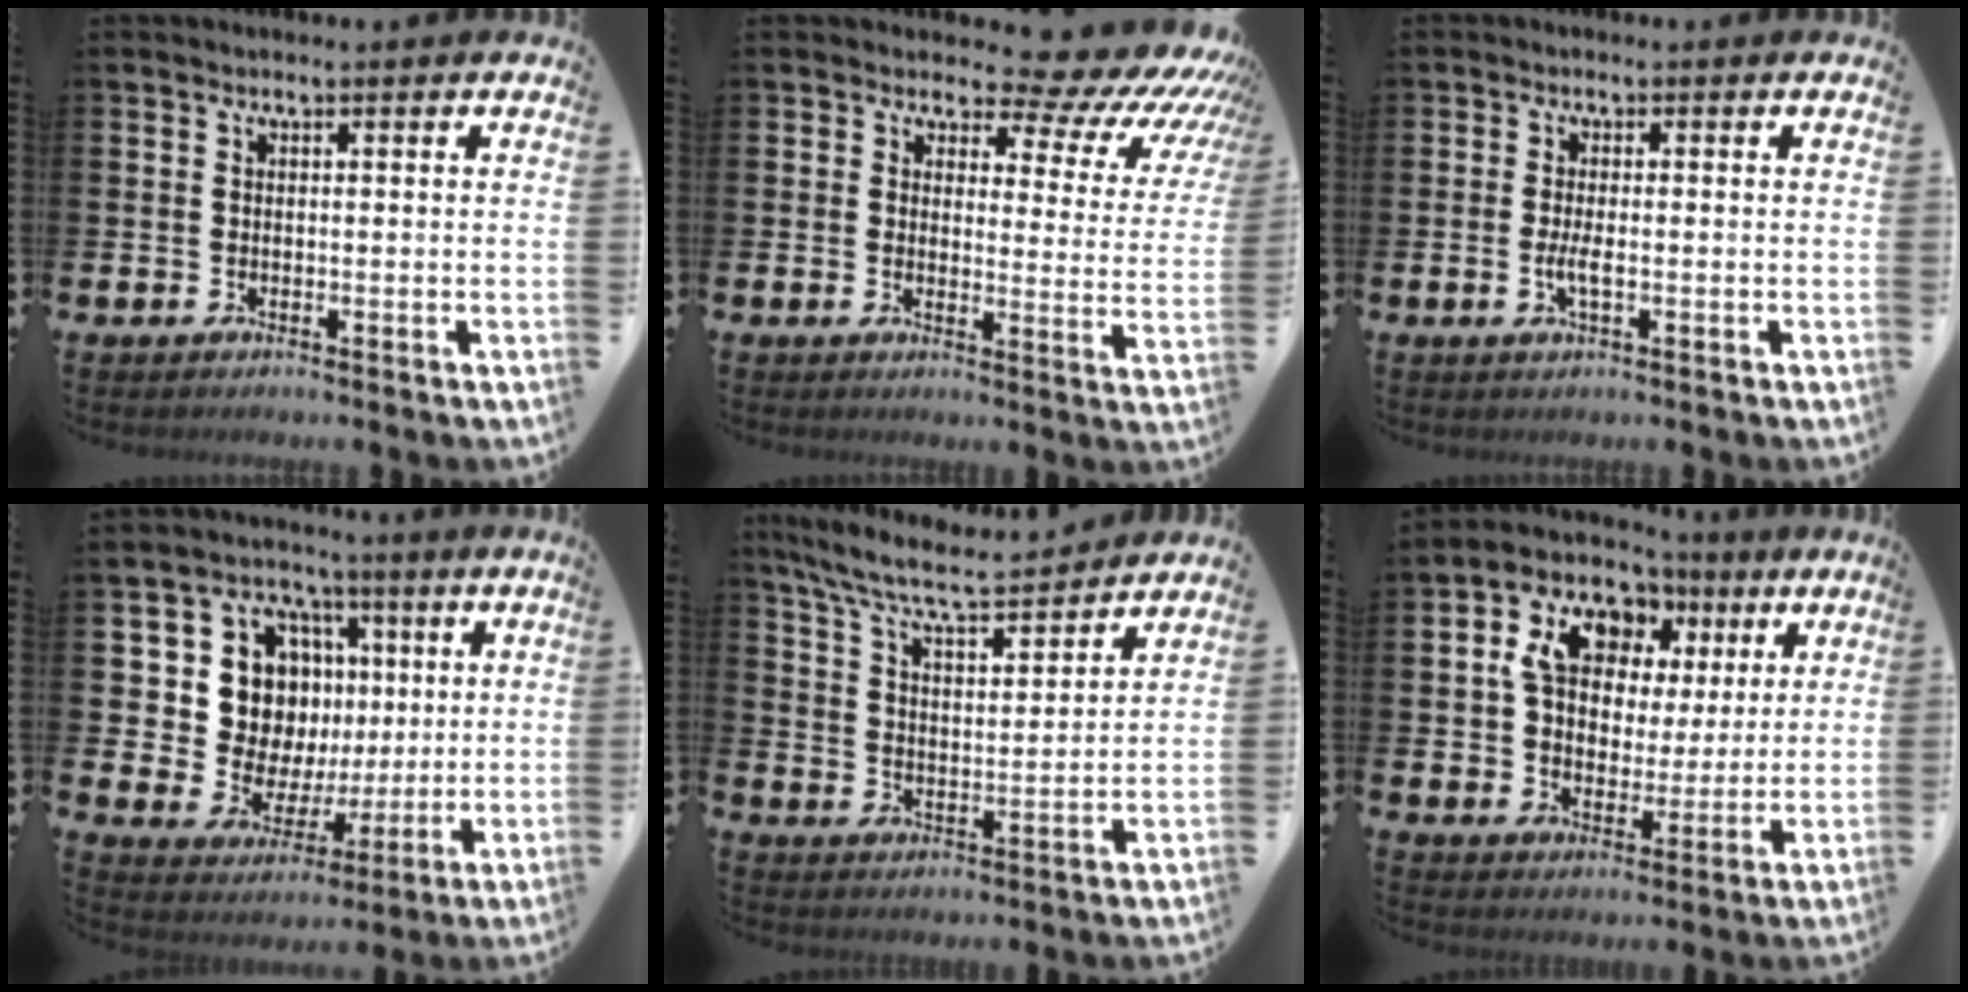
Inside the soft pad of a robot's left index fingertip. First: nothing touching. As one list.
[{"total": 6.4, "force": [5.1, 2.7, 2.7], "torque": [-0.030, -0.054, 0.074]}, {"total": 2.2, "force": [-0.5, 0.6, 2.1], "torque": [-0.045, 0.003, -0.007]}, {"total": 11.3, "force": [2.9, 10.1, 4.2], "torque": [-0.129, -0.013, 0.058]}, {"total": 8.0, "force": [7.4, 1.0, 2.9], "torque": [-0.089, -0.051, 0.128]}, {"total": 9.3, "force": [4.9, 6.7, 4.2], "torque": [-0.118, -0.006, 0.085]}]